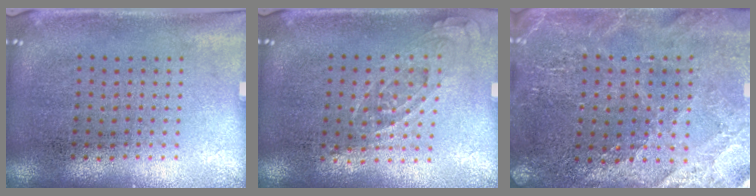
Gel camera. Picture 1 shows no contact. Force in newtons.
{"total": 0.8, "press": 0.7, "slide": 0.3}
{"total": 2.6, "press": 2.6, "slide": 0.4}